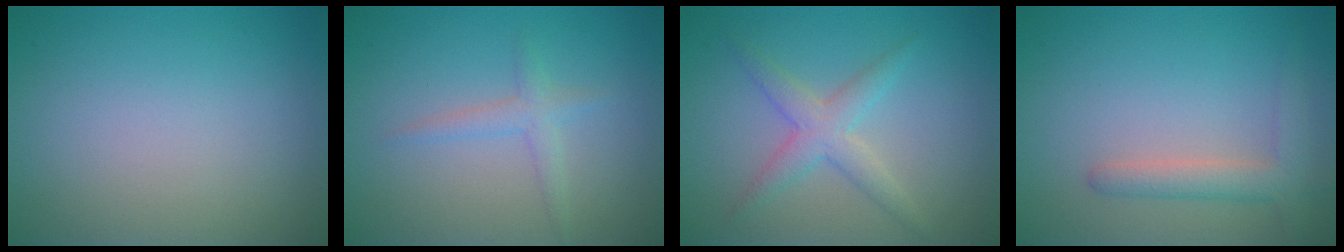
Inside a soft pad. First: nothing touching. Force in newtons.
{"total": 1.6, "press": 1.6, "slide": 0.0}
{"total": 2.9, "press": 2.9, "slide": 0.0}
{"total": 2.9, "press": 2.9, "slide": 0.2}